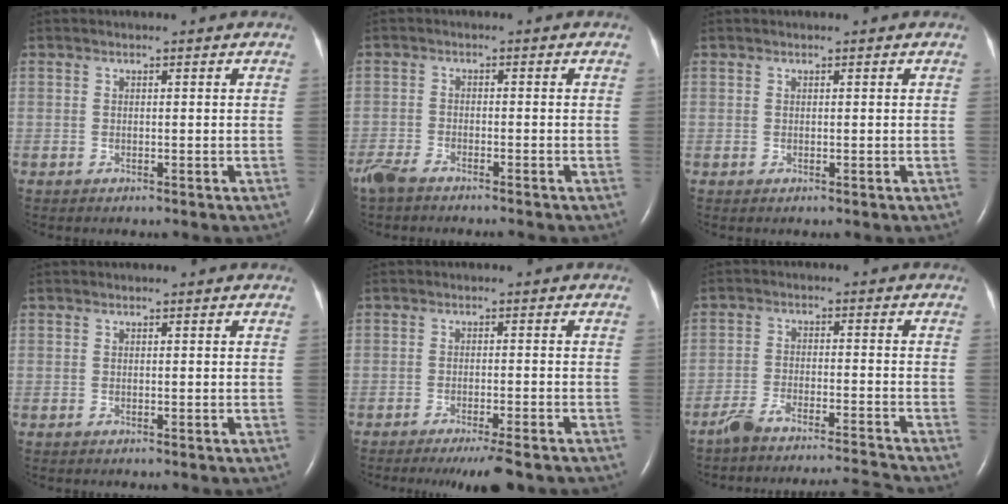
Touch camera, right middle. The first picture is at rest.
{"total": 5.4, "force": [-4.8, 0.9, 2.3], "torque": [-0.041, -0.013, -0.086]}
{"total": 0.0}
{"total": 0.0}
{"total": 6.9, "force": [-5.5, 0.1, 4.1], "torque": [-0.047, -0.014, -0.081]}
{"total": 8.6, "force": [-8.3, -1.3, 1.8], "torque": [-0.033, 0.013, -0.141]}